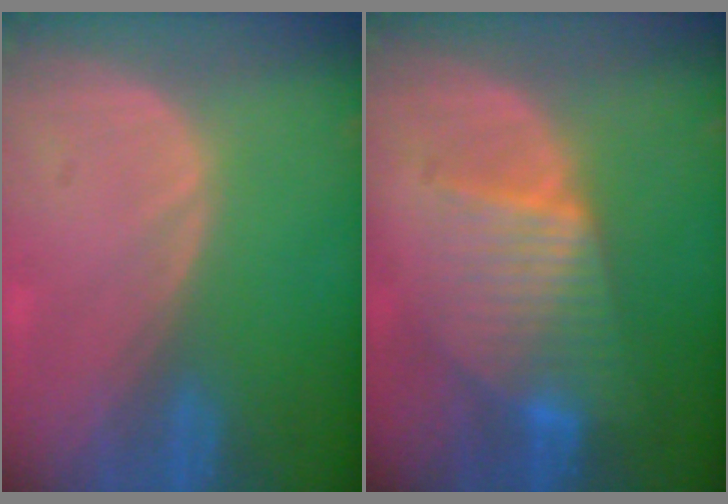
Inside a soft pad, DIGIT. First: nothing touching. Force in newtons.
{"total": 7.2, "press": 7.2, "slide": 0.3}